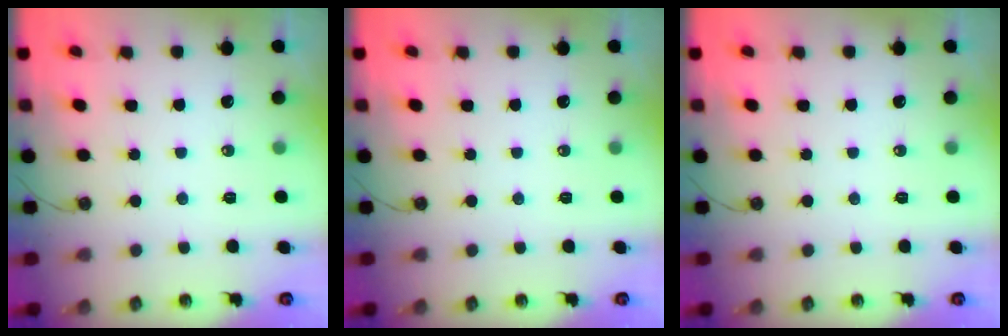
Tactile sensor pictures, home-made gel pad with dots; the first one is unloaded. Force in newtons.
{"total": 0.0}
{"total": 0.0}